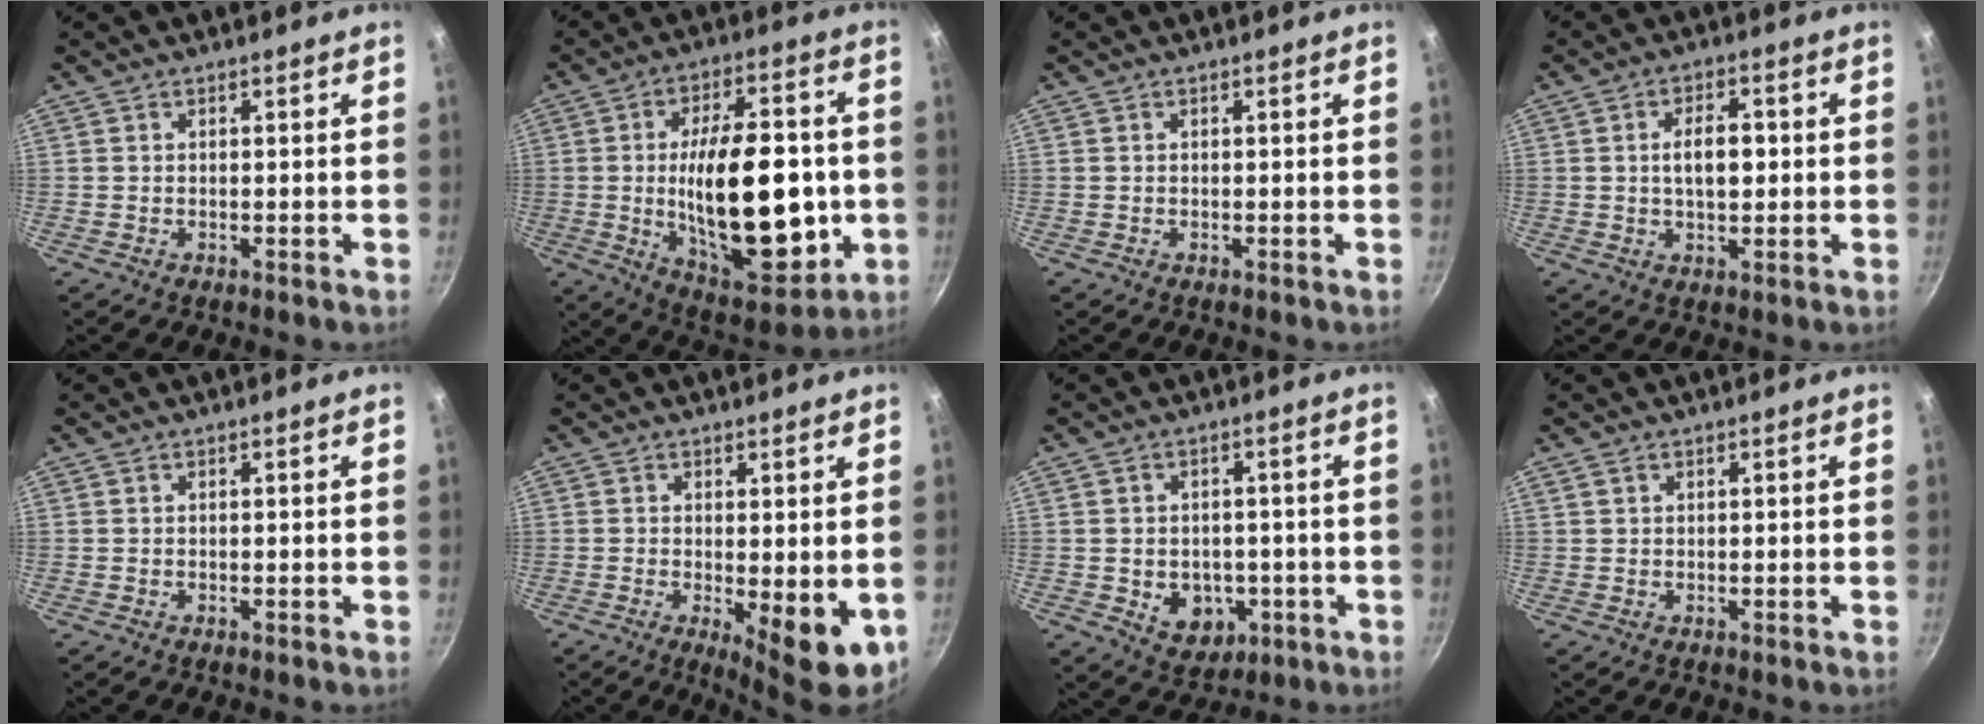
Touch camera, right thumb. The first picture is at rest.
{"total": 26.1, "force": [-2.1, 12.5, 22.8], "torque": [-0.334, 0.002, -0.017]}
{"total": 0.0}
{"total": 6.4, "force": [0.4, 3.4, 5.4], "torque": [-0.073, 0.009, 0.005]}
{"total": 0.0}
{"total": 8.5, "force": [-1.1, 2.9, 7.9], "torque": [-0.096, -0.010, -0.003]}
{"total": 8.3, "force": [-2.0, 6.5, 4.7], "torque": [-0.040, 0.003, -0.015]}
{"total": 0.8, "force": [0.5, 0.5, 0.4], "torque": [-0.006, 0.001, 0.008]}